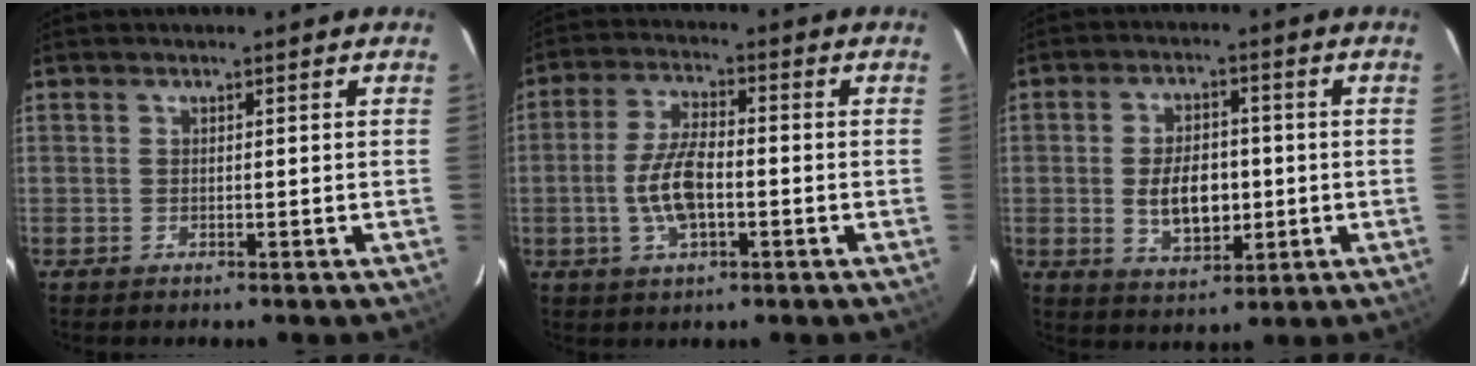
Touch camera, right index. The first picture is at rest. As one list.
[{"total": 8.5, "force": [-2.0, 3.4, 7.5], "torque": [-0.154, 0.004, -0.037]}, {"total": 9.0, "force": [-1.0, 5.3, 7.2], "torque": [-0.138, -0.001, -0.007]}]